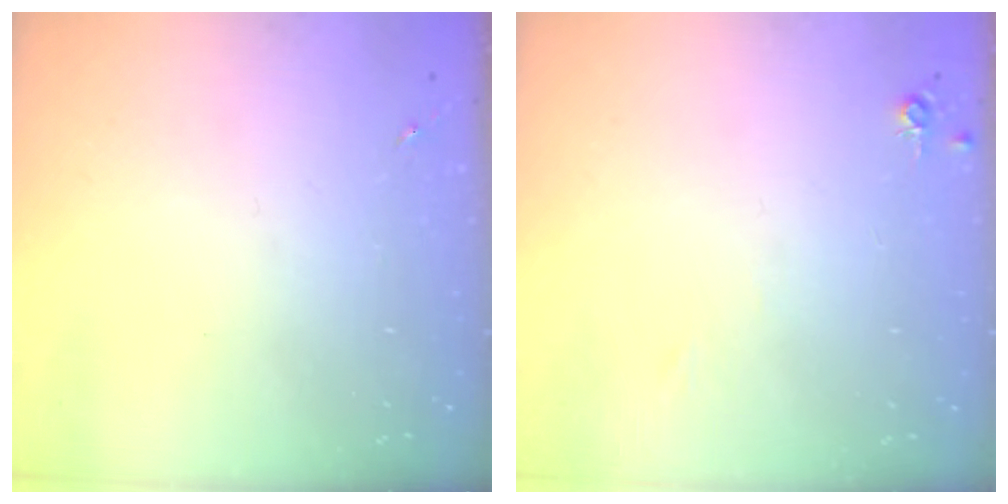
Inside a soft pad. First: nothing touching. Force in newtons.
{"total": 4.7, "press": 4.7, "slide": 0.7}